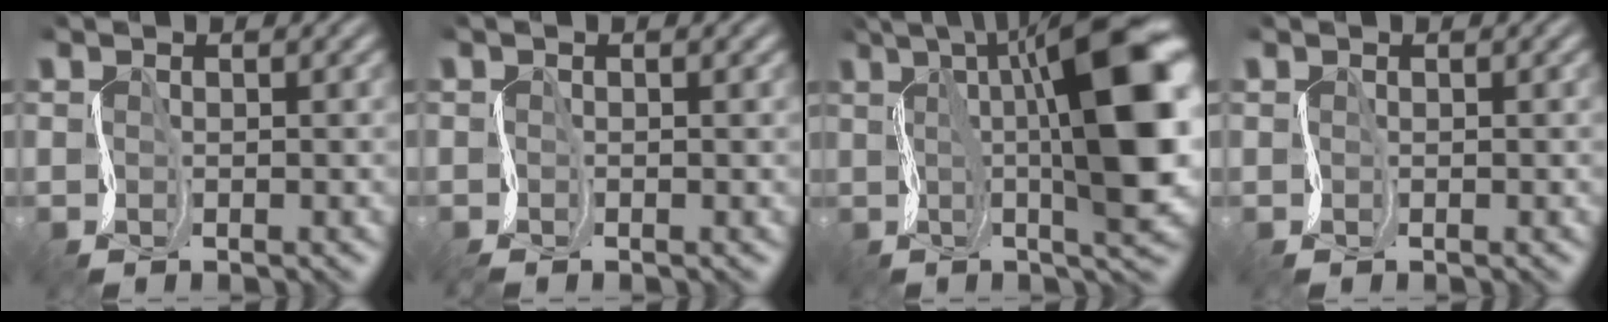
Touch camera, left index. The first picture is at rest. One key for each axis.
{"total": 1.0, "fx": -0.5, "fy": 0.1, "fz": 0.9, "tx": -0.016, "ty": -0.002, "tz": -0.015}
{"total": 14.4, "fx": 2.7, "fy": 3.9, "fz": 13.6, "tx": -0.180, "ty": 0.014, "tz": 0.039}
{"total": 0.0}